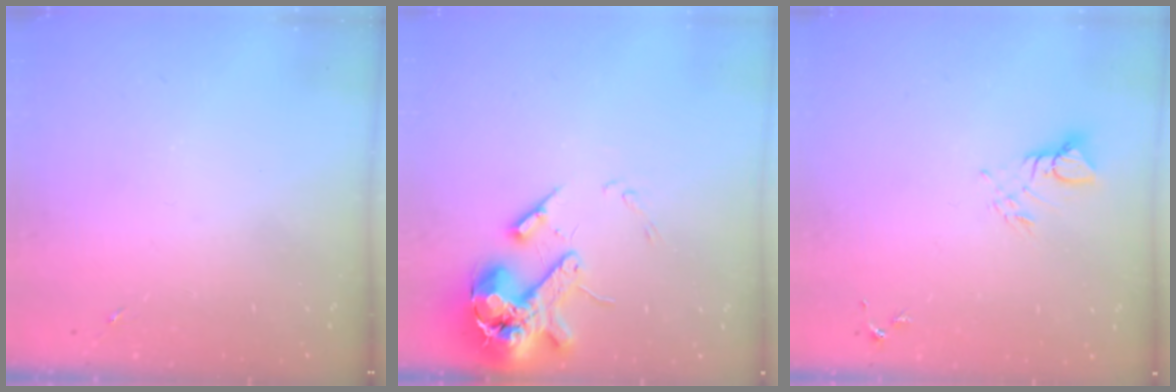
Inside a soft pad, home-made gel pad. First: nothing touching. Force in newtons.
{"total": 15.3, "press": 15.1, "slide": 2.6}
{"total": 4.8, "press": 4.8, "slide": 0.2}